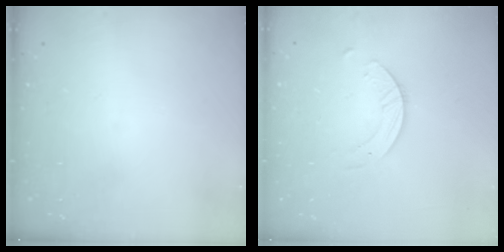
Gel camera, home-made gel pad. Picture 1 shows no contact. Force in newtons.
{"total": 3.8, "press": 3.8, "slide": 0.4}